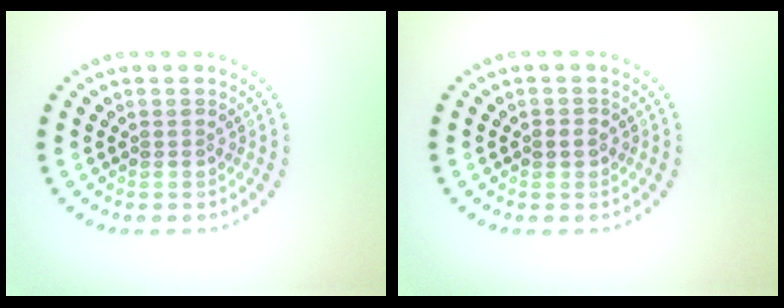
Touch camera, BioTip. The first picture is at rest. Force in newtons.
{"total": 1.1, "press": 1.1, "slide": 0.3}